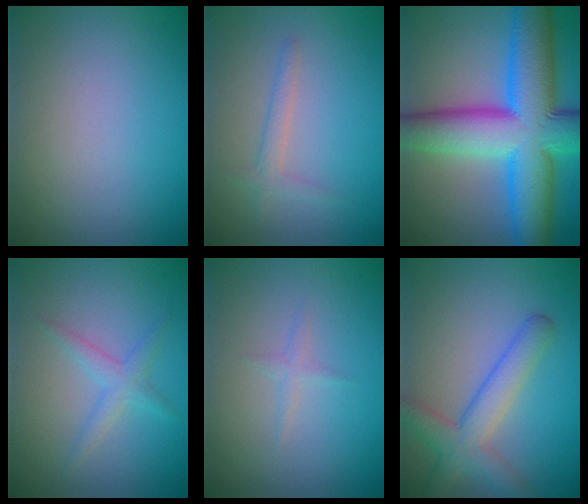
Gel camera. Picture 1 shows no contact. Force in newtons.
{"total": 1.5, "press": 1.5, "slide": 0.1}
{"total": 13.6, "press": 13.6, "slide": 0.4}
{"total": 1.8, "press": 1.8, "slide": 0.1}
{"total": 0.8, "press": 0.8, "slide": 0.1}
{"total": 4.4, "press": 4.4, "slide": 0.2}